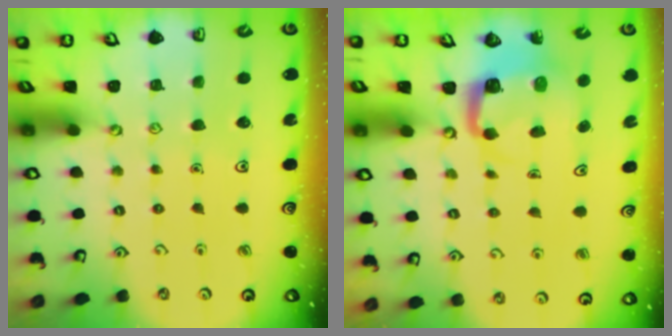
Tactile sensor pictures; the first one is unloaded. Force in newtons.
{"total": 4.9, "press": 4.9, "slide": 0.4}